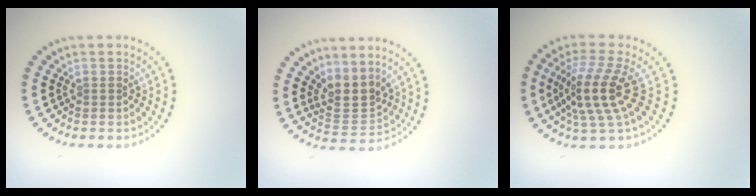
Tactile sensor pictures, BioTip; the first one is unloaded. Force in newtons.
{"total": 3.0, "press": 2.3, "slide": 1.9}
{"total": 4.7, "press": 3.7, "slide": 2.8}